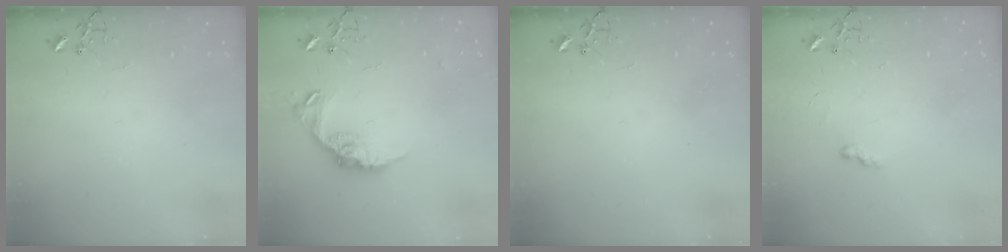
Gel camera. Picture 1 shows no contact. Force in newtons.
{"total": 13.6, "press": 13.6, "slide": 0.9}
{"total": 0.0}
{"total": 4.3, "press": 4.2, "slide": 0.6}